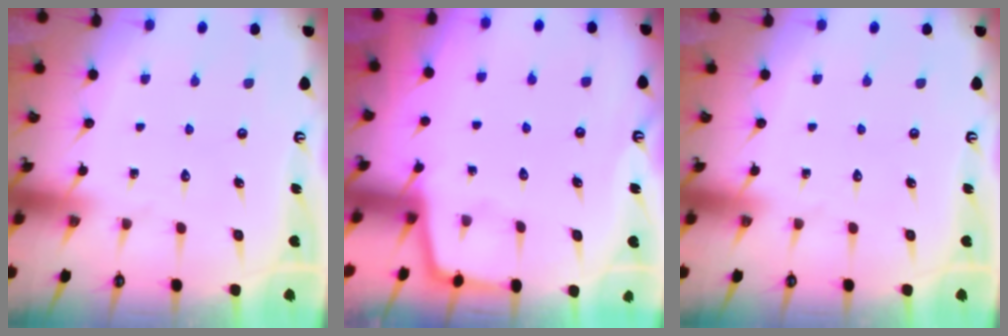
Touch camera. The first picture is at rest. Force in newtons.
{"total": 1.7, "press": 1.7, "slide": 0.4}
{"total": 0.0}